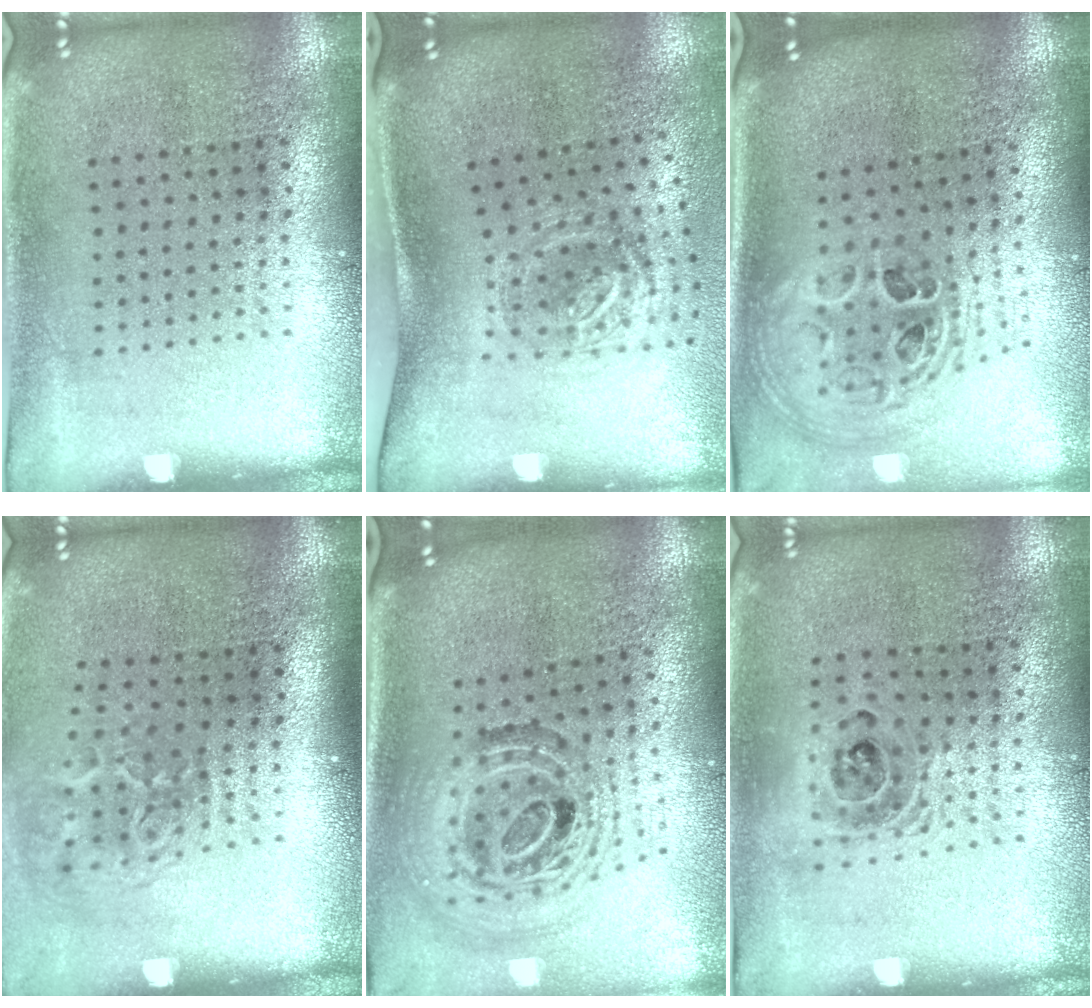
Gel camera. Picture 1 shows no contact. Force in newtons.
{"total": 1.9, "press": 1.3, "slide": 1.5}
{"total": 1.8, "press": 1.6, "slide": 1.0}
{"total": 1.9, "press": 1.2, "slide": 1.5}
{"total": 1.8, "press": 1.5, "slide": 0.9}
{"total": 1.4, "press": 1.2, "slide": 0.7}